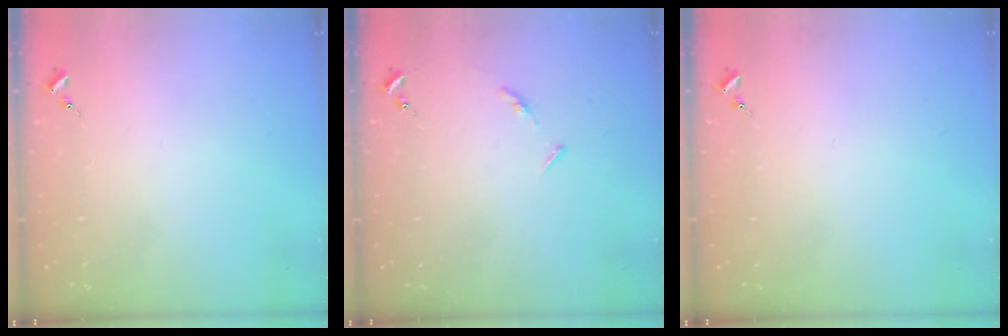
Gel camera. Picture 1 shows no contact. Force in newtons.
{"total": 4.5, "press": 4.4, "slide": 0.5}
{"total": 0.0}